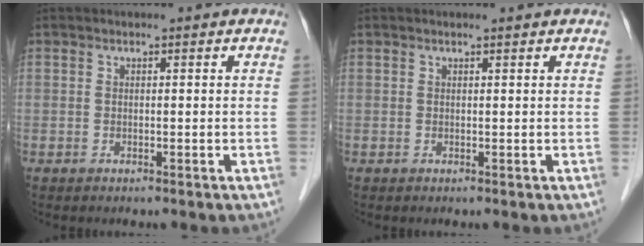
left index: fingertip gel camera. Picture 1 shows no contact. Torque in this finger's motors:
{"motor_torque": [-0.02, 0.03, -0.04, 0.01]}